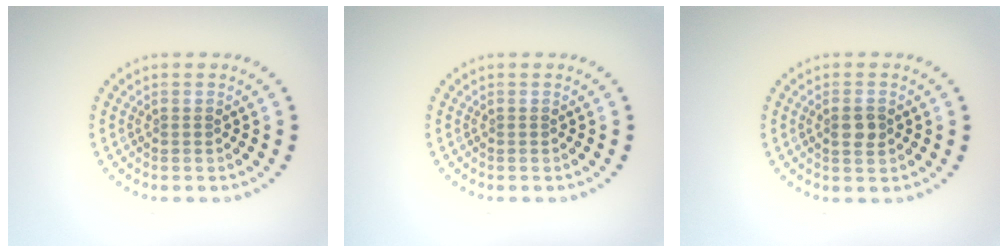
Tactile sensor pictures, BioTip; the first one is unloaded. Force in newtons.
{"total": 0.0}
{"total": 1.8, "press": 1.8, "slide": 0.4}